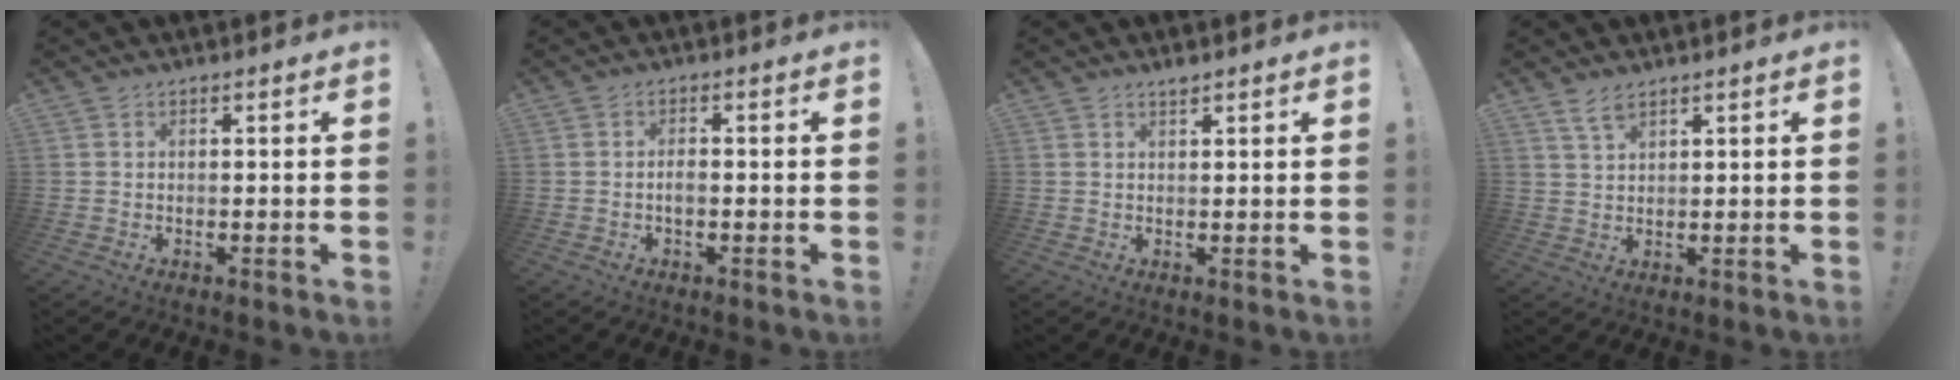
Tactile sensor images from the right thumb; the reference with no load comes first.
{"total": 2.1, "force": [-0.8, 0.9, 1.7], "torque": [-0.032, 0.004, -0.015]}
{"total": 1.2, "force": [1.1, 0.0, 0.4], "torque": [0.006, -0.008, 0.017]}
{"total": 3.7, "force": [2.9, 1.4, 1.8], "torque": [-0.027, -0.015, 0.052]}